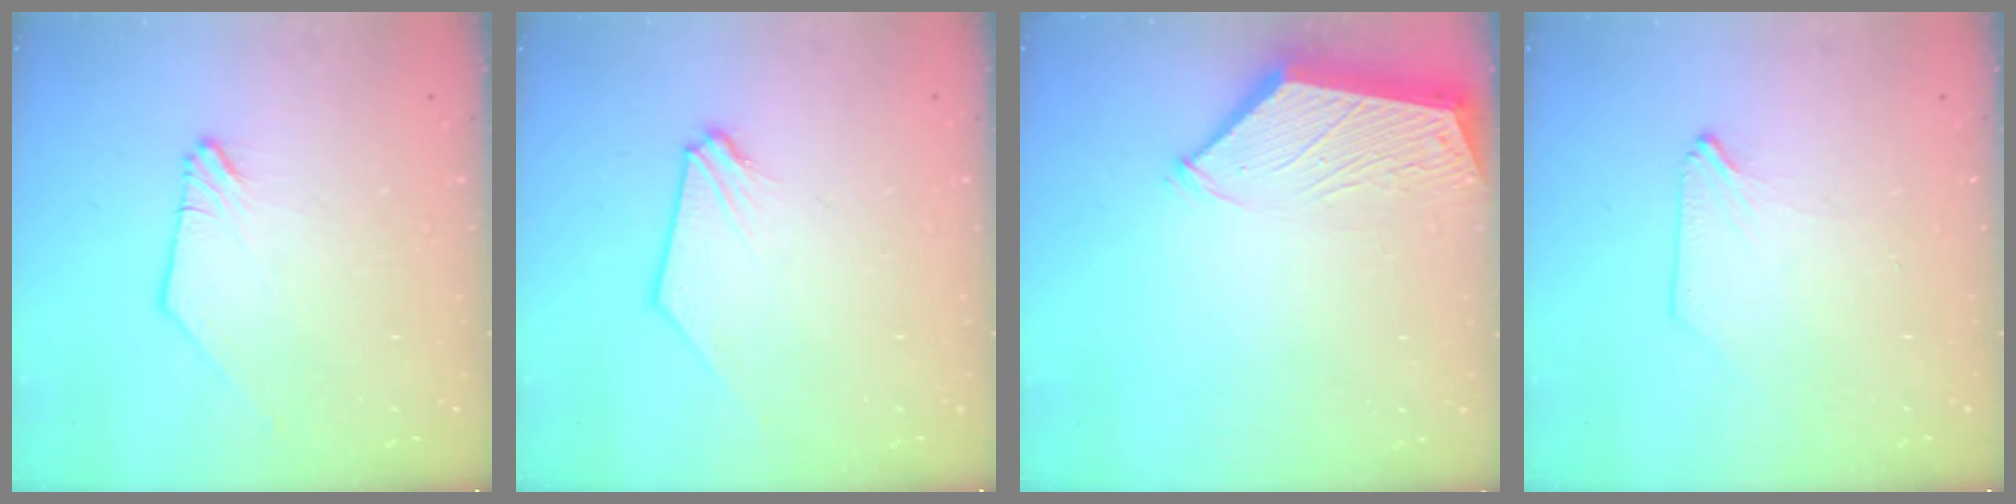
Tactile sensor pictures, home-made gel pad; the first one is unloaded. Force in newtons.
{"total": 0.9, "press": 0.9, "slide": 0.1}
{"total": 3.4, "press": 3.3, "slide": 0.5}
{"total": 0.6, "press": 0.6, "slide": 0.1}